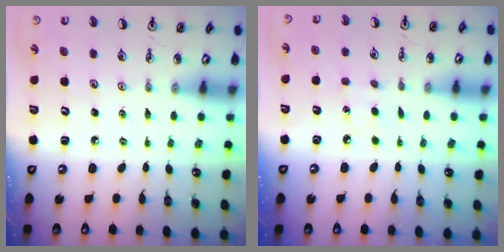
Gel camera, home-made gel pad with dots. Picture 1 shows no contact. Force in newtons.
{"total": 4.5, "press": 4.5, "slide": 0.5}